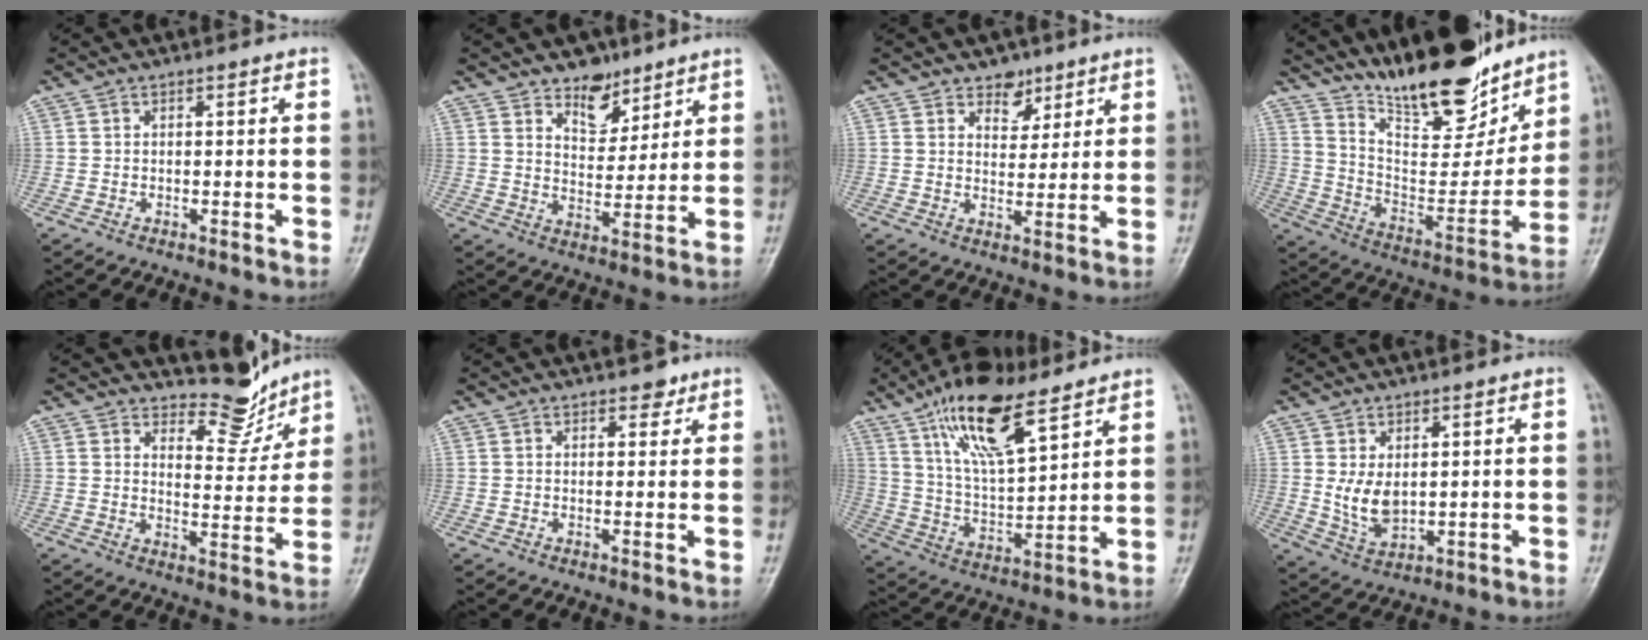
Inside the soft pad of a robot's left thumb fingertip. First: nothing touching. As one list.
[{"total": 7.8, "force": [5.6, 4.6, 2.8], "torque": [-0.011, -0.039, 0.095]}, {"total": 4.9, "force": [3.3, 3.2, 1.6], "torque": [0.007, -0.021, 0.053]}, {"total": 21.0, "force": [17.0, 6.4, 10.6], "torque": [-0.122, -0.104, 0.288]}, {"total": 7.6, "force": [6.9, 2.8, 1.4], "torque": [0.012, -0.066, 0.108]}, {"total": 2.4, "force": [1.7, 1.4, 0.9], "torque": [0.004, -0.008, 0.020]}, {"total": 16.7, "force": [10.5, 5.8, 11.7], "torque": [-0.188, -0.044, 0.198]}, {"total": 6.2, "force": [1.1, 3.9, 4.7], "torque": [-0.073, -0.014, 0.034]}]